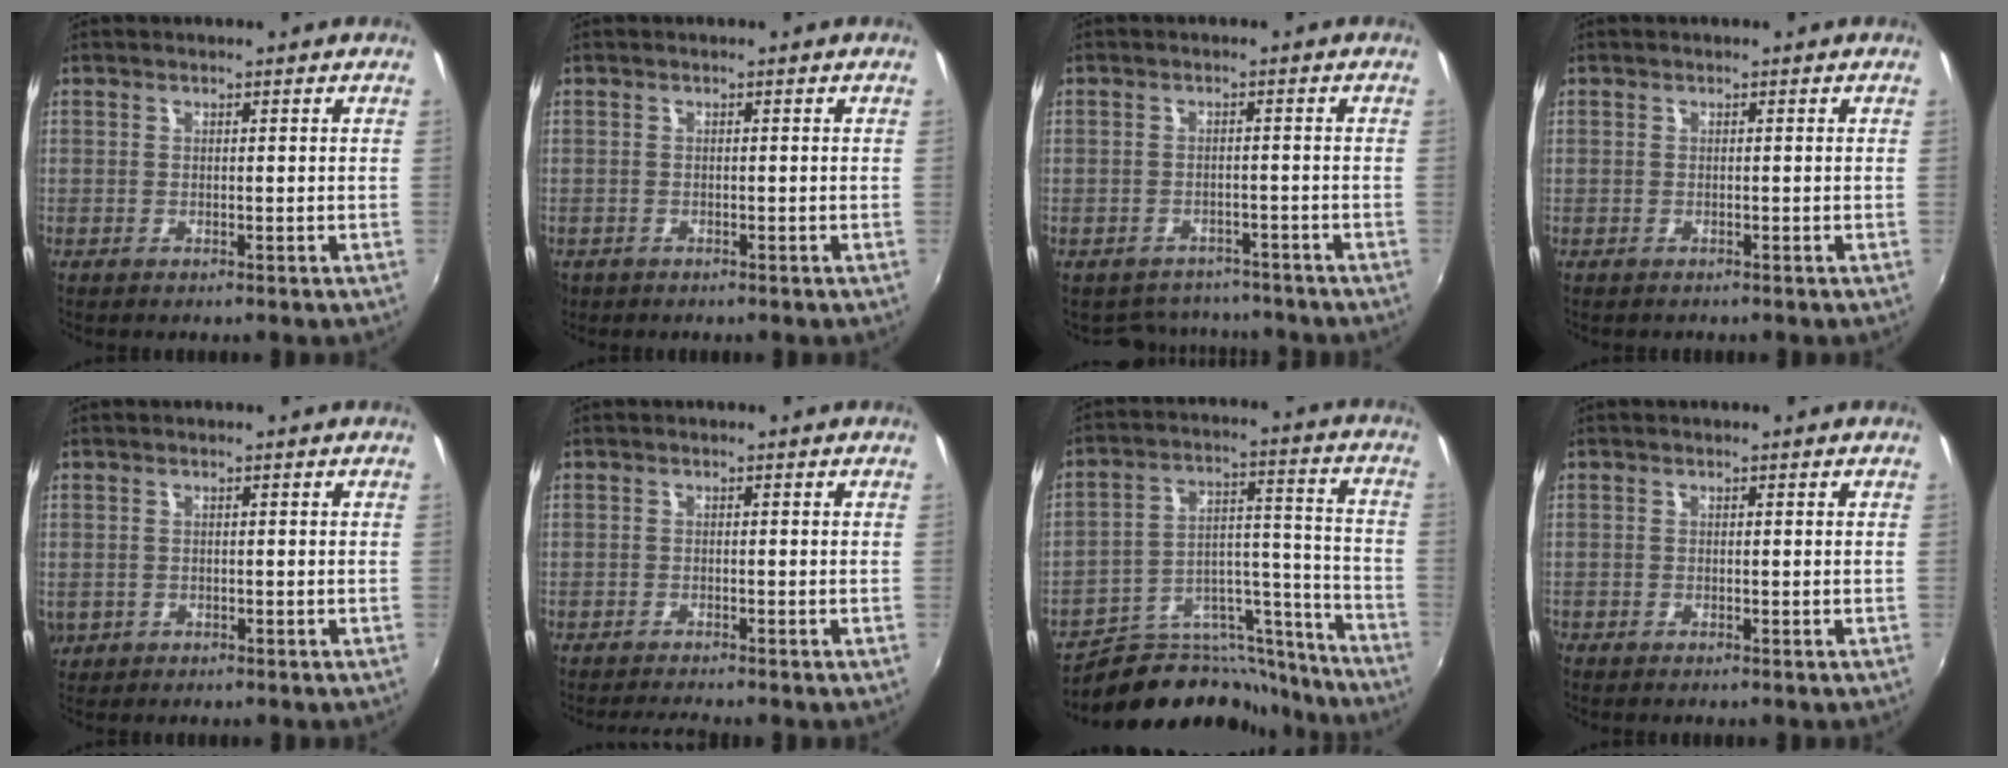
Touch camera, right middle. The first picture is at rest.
{"total": 1.4, "force": [-0.8, 1.1, 0.4], "torque": [-0.013, -0.005, -0.013]}
{"total": 6.8, "force": [-6.1, 3.1, 0.8], "torque": [-0.027, 0.011, -0.081]}
{"total": 0.5, "force": [-0.4, 0.3, -0.1], "torque": [0.000, 0.000, -0.006]}
{"total": 3.3, "force": [-0.5, 2.9, 1.4], "torque": [-0.030, -0.004, -0.003]}
{"total": 2.9, "force": [-2.7, -0.3, 0.9], "torque": [-0.027, -0.012, -0.049]}
{"total": 18.8, "force": [-16.8, 6.6, 5.1], "torque": [-0.068, 0.055, -0.244]}
{"total": 0.0}